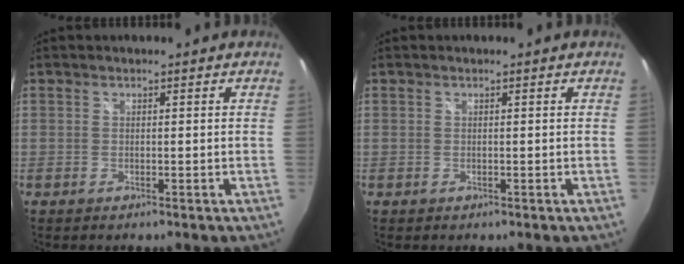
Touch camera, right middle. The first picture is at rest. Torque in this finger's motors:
{"motor_torque": [0.11, -0.06, 0.01, 0.00]}